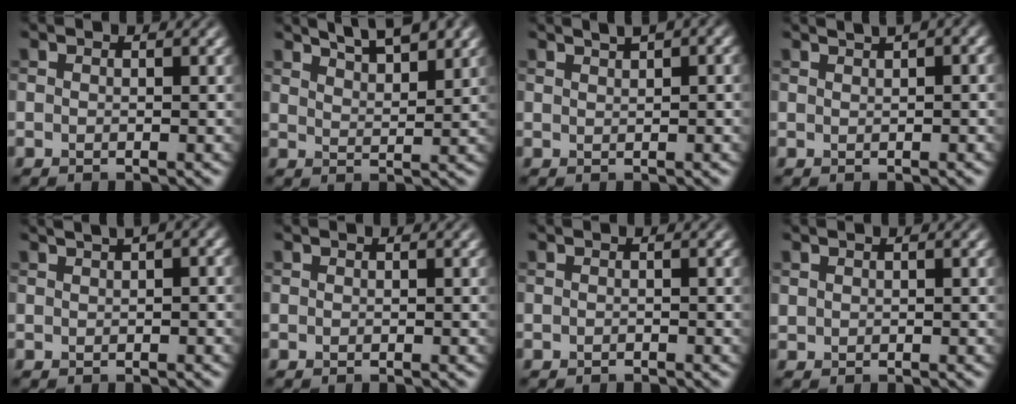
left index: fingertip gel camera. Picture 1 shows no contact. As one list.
[{"total": 5.7, "force": [4.4, 1.7, 3.3], "torque": [-0.028, 0.018, 0.046]}, {"total": 3.8, "force": [2.2, 1.3, 2.8], "torque": [-0.030, 0.019, 0.022]}, {"total": 4.3, "force": [2.4, 1.6, 3.1], "torque": [-0.037, 0.026, 0.019]}, {"total": 5.1, "force": [2.5, 2.1, 3.9], "torque": [-0.038, 0.032, 0.020]}, {"total": 0.0}, {"total": 0.0}, {"total": 0.6, "force": [0.4, 0.4, 0.0], "torque": [-0.001, -0.001, 0.011]}]